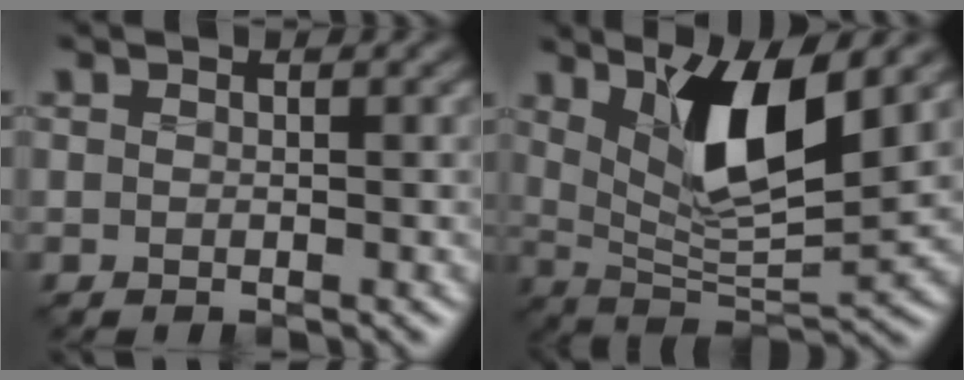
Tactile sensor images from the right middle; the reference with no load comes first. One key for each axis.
{"total": 8.0, "fx": 3.3, "fy": 2.4, "fz": 6.9, "tx": -0.122, "ty": -0.021, "tz": 0.059}